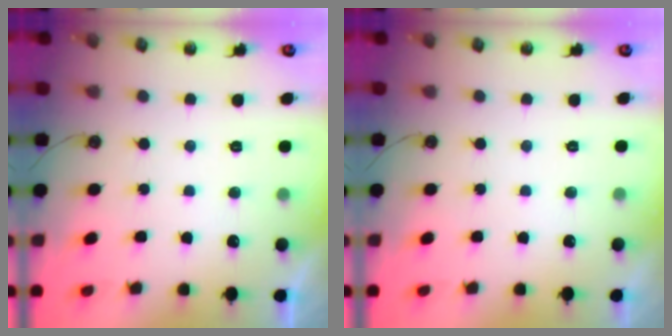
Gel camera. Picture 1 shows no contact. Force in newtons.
{"total": 0.0}